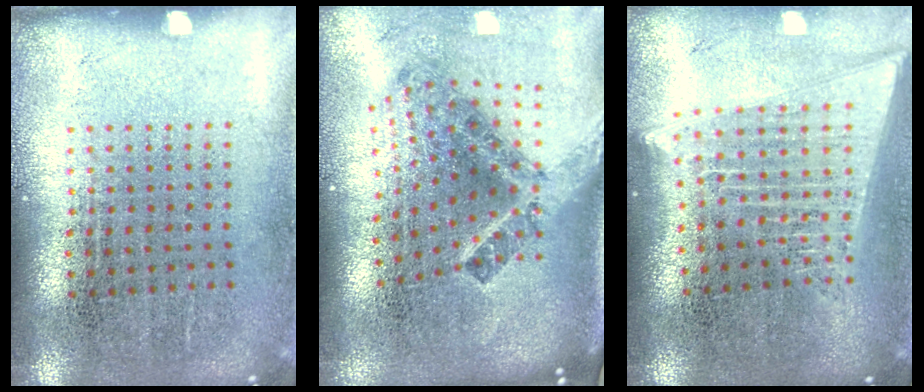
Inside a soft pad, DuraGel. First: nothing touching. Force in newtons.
{"total": 2.7, "press": 1.6, "slide": 2.1}
{"total": 2.0, "press": 1.8, "slide": 1.0}